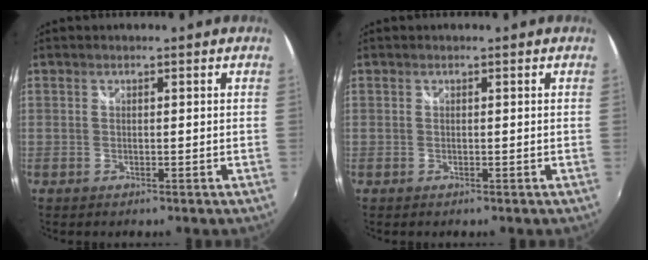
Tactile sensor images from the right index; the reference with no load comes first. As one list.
[{"total": 0.0}]